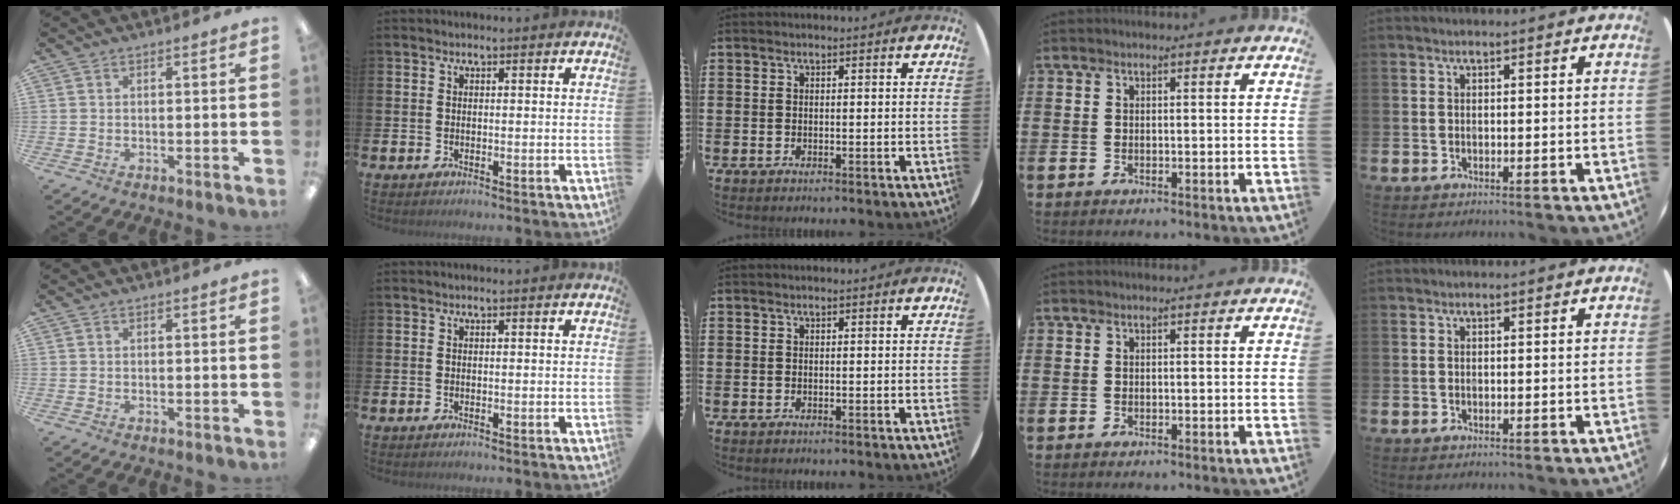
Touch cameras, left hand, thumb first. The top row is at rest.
{}